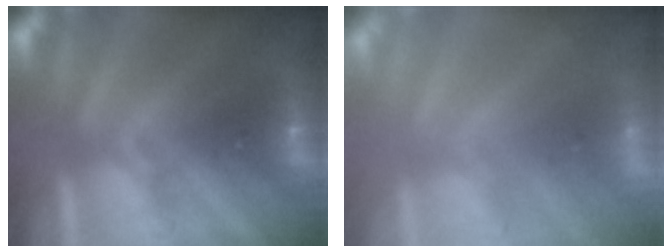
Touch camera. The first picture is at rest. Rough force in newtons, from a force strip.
{"total": 8.9}